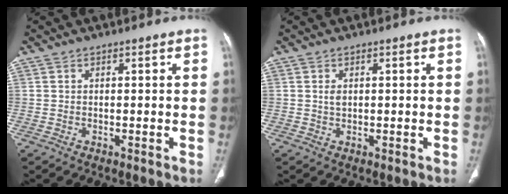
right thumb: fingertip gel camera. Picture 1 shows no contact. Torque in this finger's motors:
{"motor_torque": [0.72, 0.38, 0.27, -0.71, -0.02]}